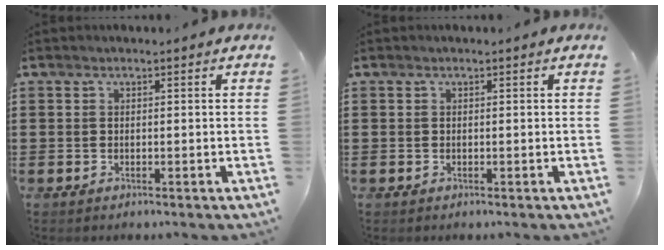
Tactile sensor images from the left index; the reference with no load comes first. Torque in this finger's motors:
{"motor_torque": [0.00, 0.00, 0.00, 0.00]}